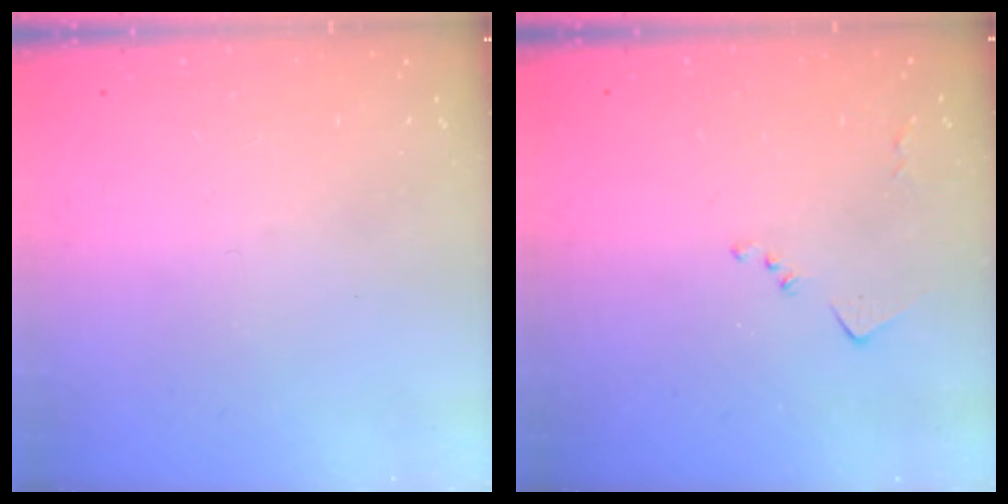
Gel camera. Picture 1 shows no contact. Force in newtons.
{"total": 6.7, "press": 6.7, "slide": 0.9}